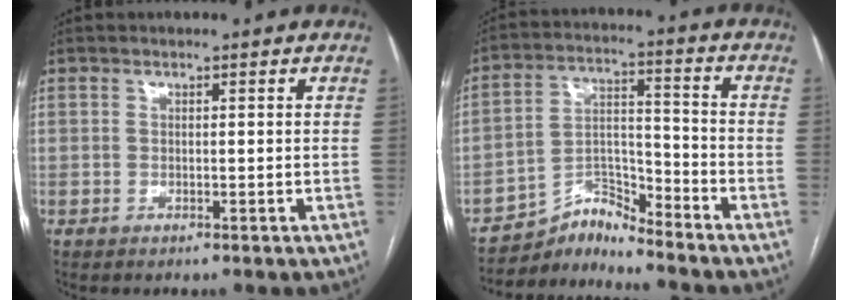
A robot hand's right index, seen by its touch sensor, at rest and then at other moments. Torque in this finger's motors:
{"motor_torque": [-0.80, -0.58, -0.61, -0.20]}